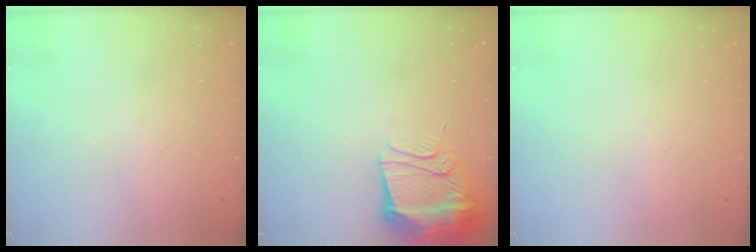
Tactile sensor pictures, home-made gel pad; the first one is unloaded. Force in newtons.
{"total": 13.4, "press": 13.4, "slide": 1.3}
{"total": 16.0, "press": 1.9, "slide": 15.9}